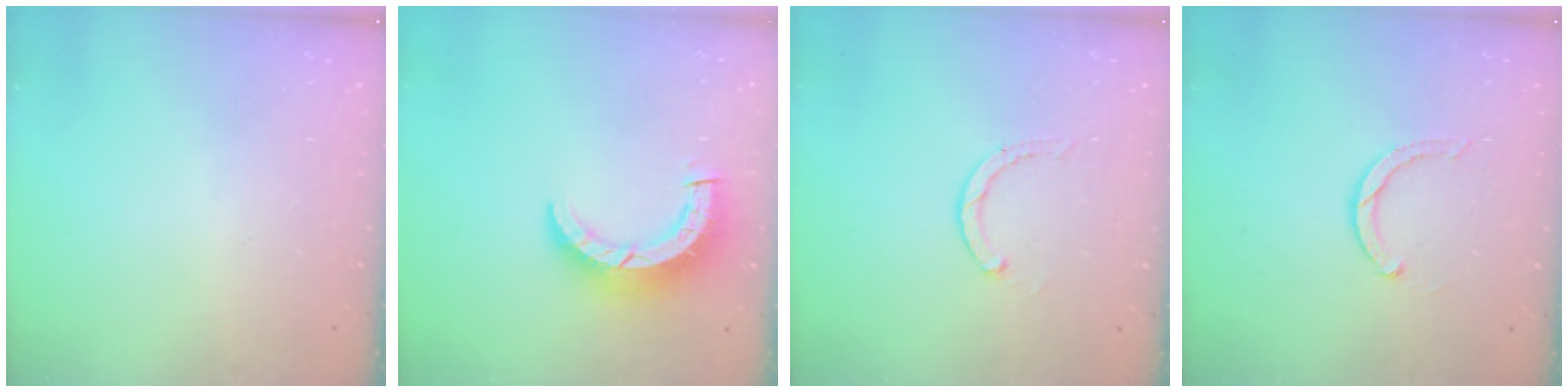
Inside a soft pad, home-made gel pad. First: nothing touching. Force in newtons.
{"total": 8.2, "press": 8.1, "slide": 0.8}
{"total": 2.8, "press": 2.8, "slide": 0.5}
{"total": 3.0, "press": 2.9, "slide": 0.5}